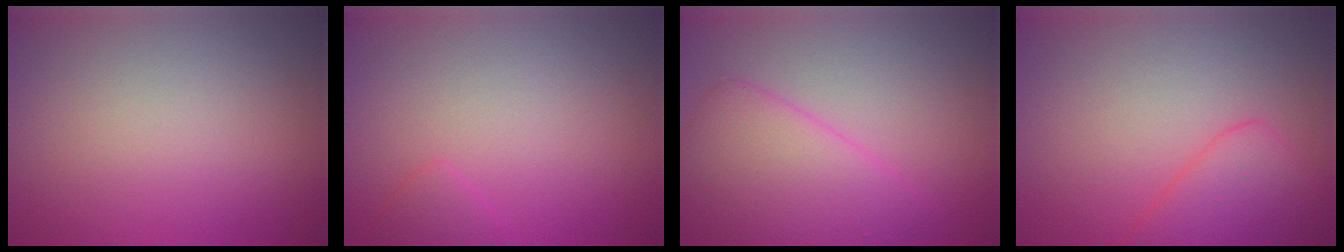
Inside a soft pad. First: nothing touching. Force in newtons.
{"total": 1.1, "press": 1.1, "slide": 0.1}
{"total": 5.6, "press": 5.6, "slide": 0.1}
{"total": 4.1, "press": 4.1, "slide": 0.2}